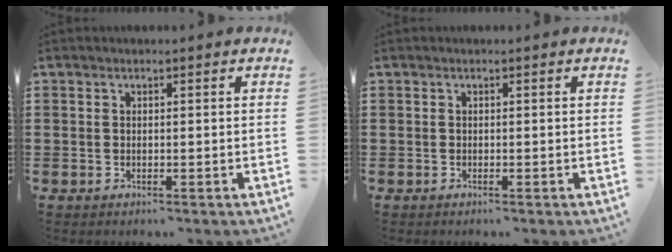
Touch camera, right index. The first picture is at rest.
{"total": 0.0}